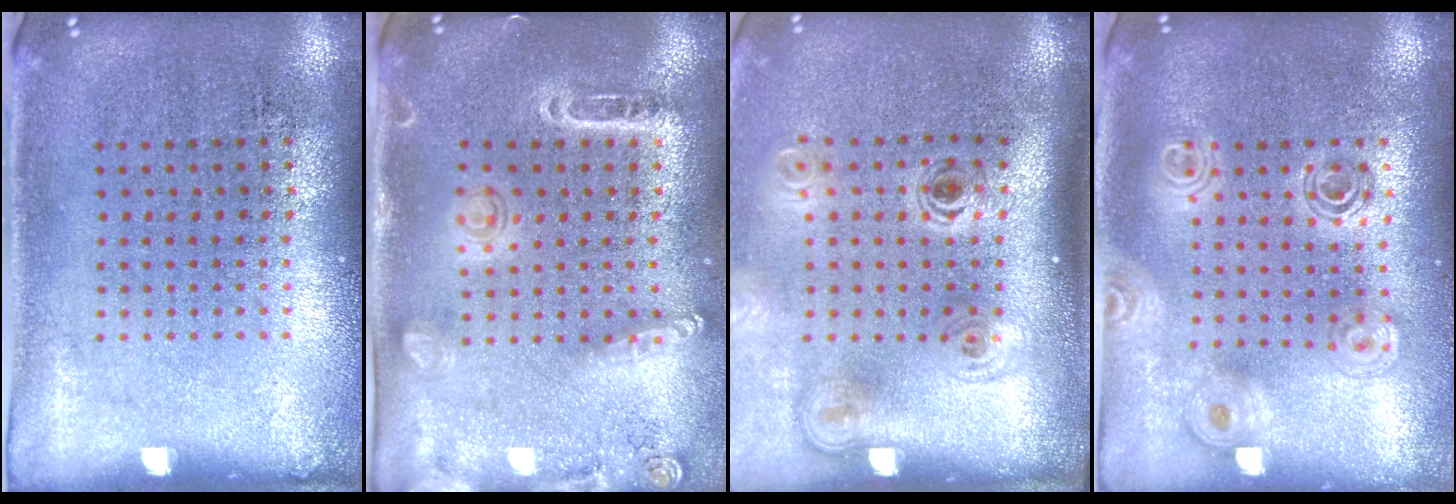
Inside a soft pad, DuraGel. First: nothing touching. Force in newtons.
{"total": 1.6, "press": 1.5, "slide": 0.4}
{"total": 2.1, "press": 1.4, "slide": 1.5}
{"total": 1.7, "press": 1.5, "slide": 0.8}